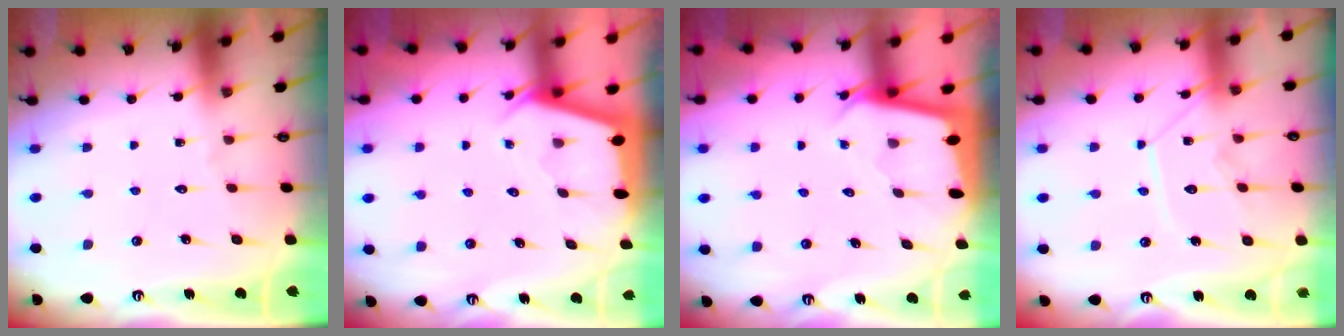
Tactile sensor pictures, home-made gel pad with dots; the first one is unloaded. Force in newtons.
{"total": 2.3, "press": 2.3, "slide": 0.3}
{"total": 2.1, "press": 2.1, "slide": 0.1}
{"total": 11.4, "press": 11.4, "slide": 0.7}